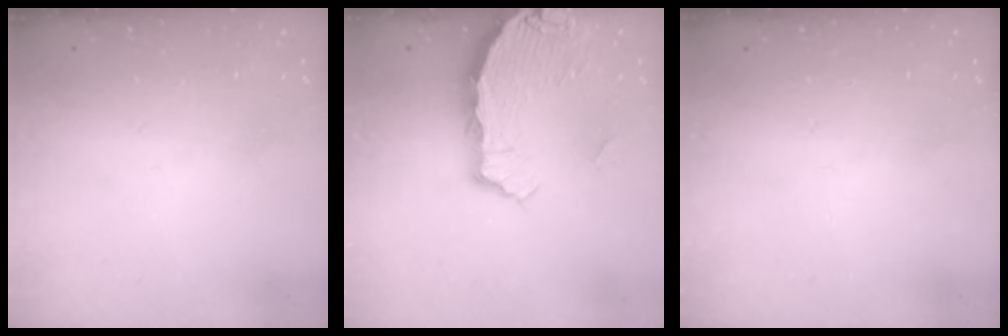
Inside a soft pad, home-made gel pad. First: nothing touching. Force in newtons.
{"total": 5.7, "press": 5.7, "slide": 0.5}
{"total": 0.0}